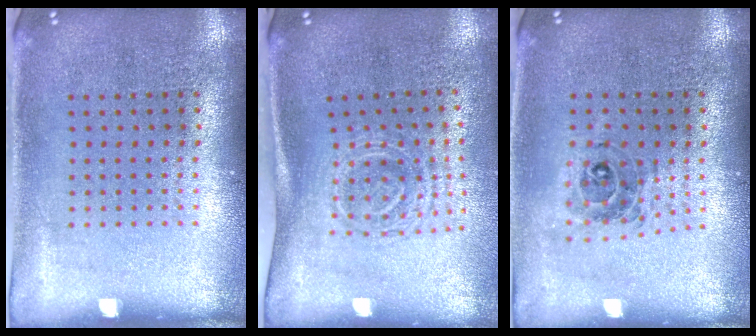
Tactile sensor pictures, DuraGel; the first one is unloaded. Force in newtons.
{"total": 1.7, "press": 1.3, "slide": 1.2}
{"total": 0.8, "press": 0.8, "slide": 0.1}